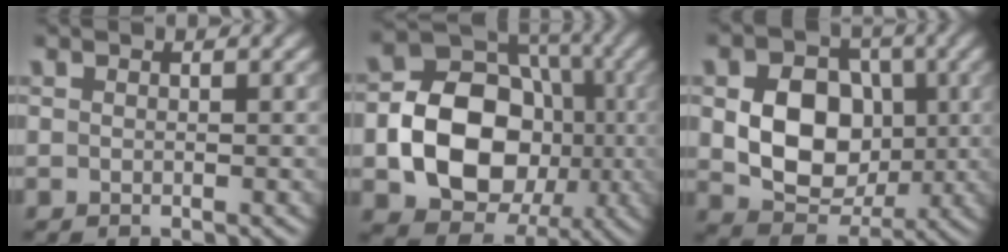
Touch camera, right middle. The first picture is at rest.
{"total": 11.7, "force": [-2.2, 8.9, 7.2], "torque": [-0.122, 0.002, -0.047]}
{"total": 7.9, "force": [0.1, 6.0, 5.1], "torque": [-0.092, -0.004, -0.001]}